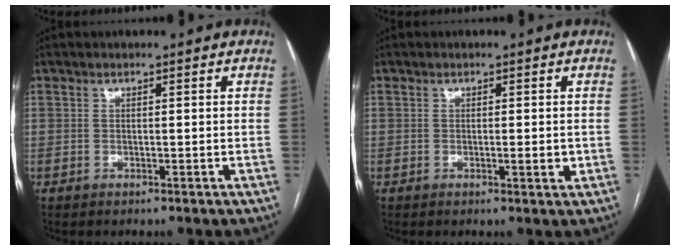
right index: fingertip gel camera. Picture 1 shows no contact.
{"total": 1.6, "force": [-0.2, 0.3, 1.5], "torque": [-0.022, -0.002, -0.002]}